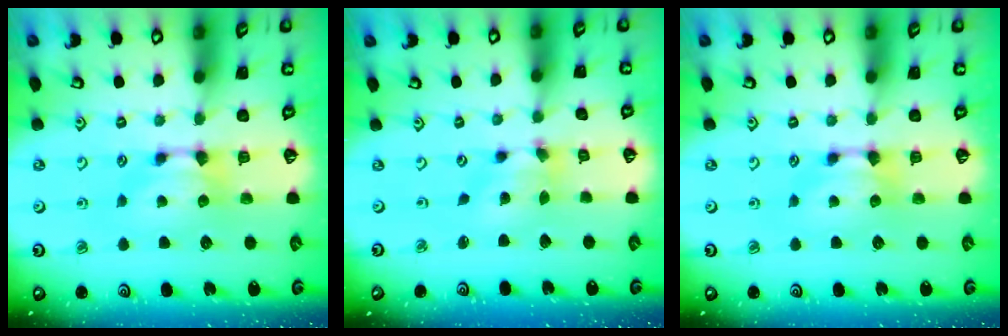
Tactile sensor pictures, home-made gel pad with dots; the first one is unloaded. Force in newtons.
{"total": 4.0, "press": 3.6, "slide": 1.6}
{"total": 0.0}